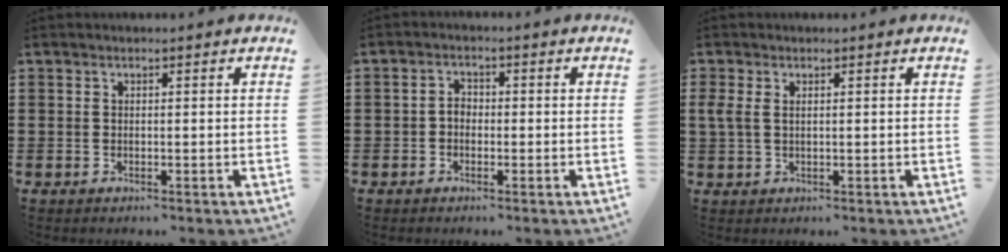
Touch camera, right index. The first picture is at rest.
{"total": 1.7, "force": [-0.6, 1.2, 1.1], "torque": [-0.022, 0.005, -0.013]}
{"total": 2.3, "force": [0.9, 1.0, 1.9], "torque": [-0.055, 0.000, 0.011]}